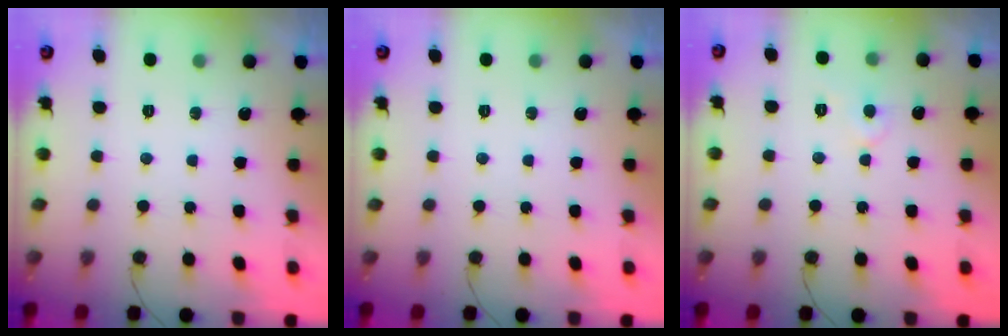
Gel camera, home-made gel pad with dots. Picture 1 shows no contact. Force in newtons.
{"total": 0.0}
{"total": 4.3, "press": 4.2, "slide": 0.5}